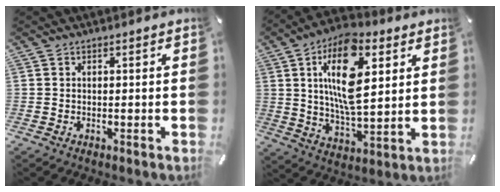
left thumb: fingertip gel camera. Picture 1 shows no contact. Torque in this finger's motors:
{"motor_torque": [2.57, 2.44, 1.50, -1.27, 0.47]}